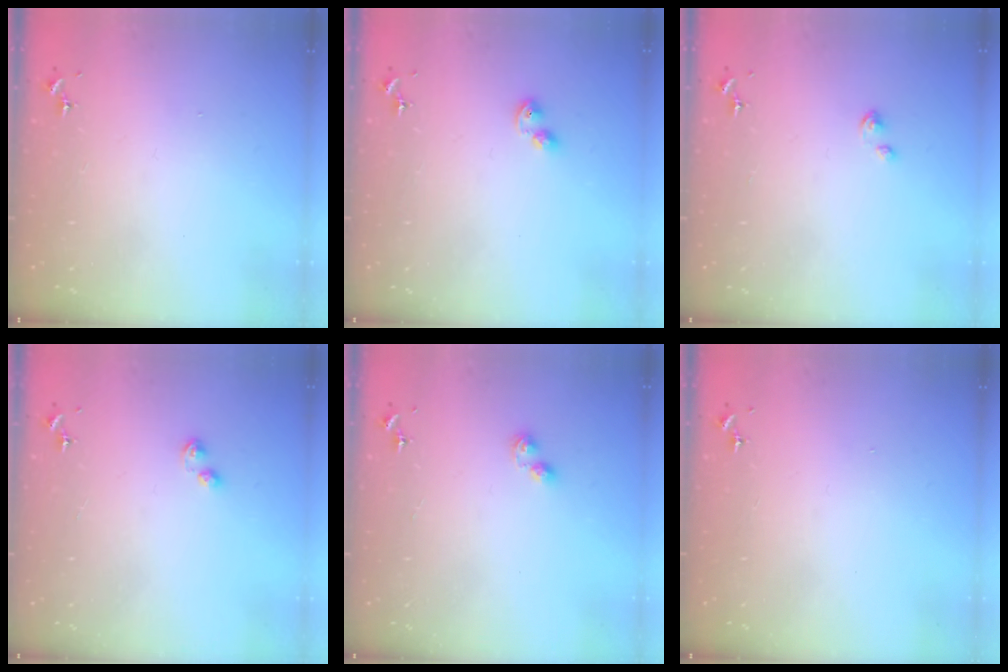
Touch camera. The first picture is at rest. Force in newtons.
{"total": 4.3, "press": 4.2, "slide": 1.0}
{"total": 2.0, "press": 2.0, "slide": 0.4}
{"total": 2.9, "press": 2.8, "slide": 0.7}
{"total": 3.9, "press": 3.8, "slide": 0.6}
{"total": 0.0}